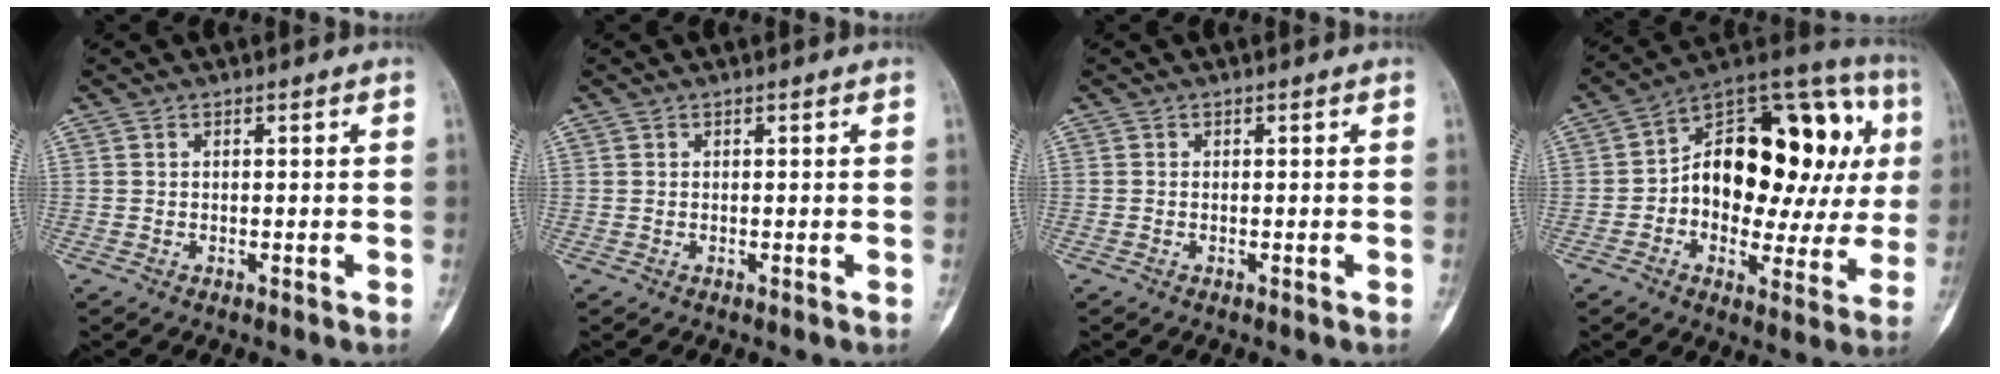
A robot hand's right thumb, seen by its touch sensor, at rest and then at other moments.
{"total": 0.0}
{"total": 0.0}
{"total": 26.3, "force": [3.3, 14.3, 21.8], "torque": [-0.270, 0.046, 0.044]}